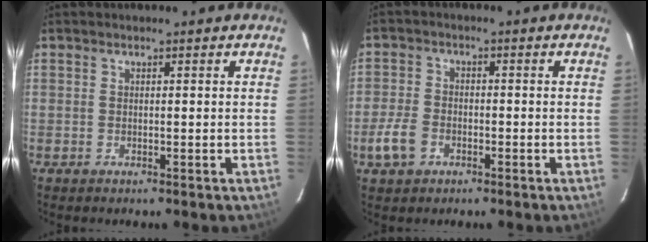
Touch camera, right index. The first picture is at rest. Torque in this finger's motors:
{"motor_torque": [0.00, -0.04, -0.65, -0.21]}